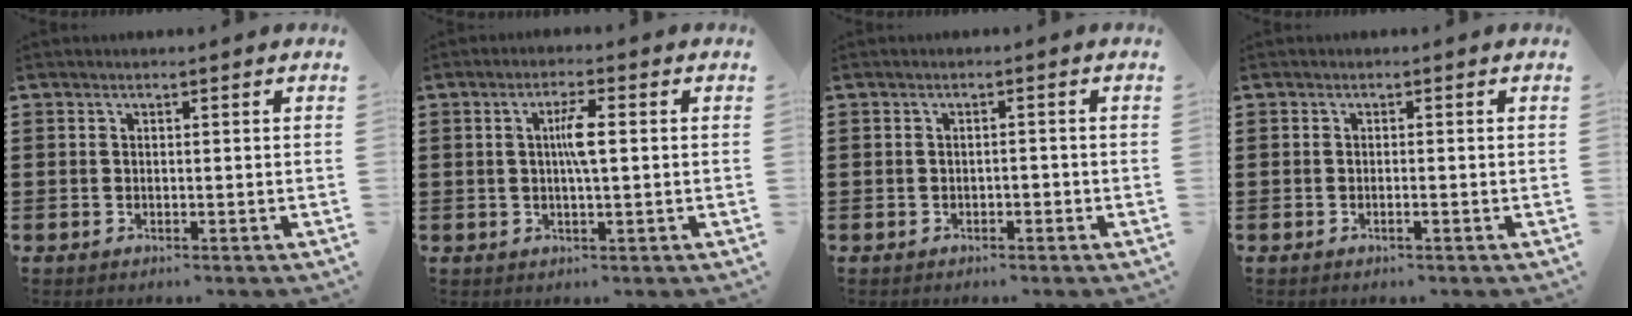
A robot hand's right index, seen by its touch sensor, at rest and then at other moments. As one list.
[{"total": 4.2, "force": [0.3, 0.6, 4.1], "torque": [-0.078, 0.000, 0.003]}, {"total": 1.0, "force": [-0.7, 0.4, 0.5], "torque": [-0.014, -0.004, -0.014]}, {"total": 0.8, "force": [-0.4, -0.1, 0.7], "torque": [-0.011, -0.003, -0.007]}]